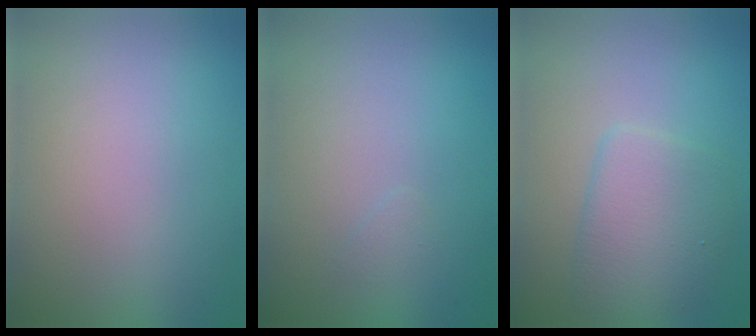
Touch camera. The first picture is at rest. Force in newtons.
{"total": 0.5, "press": 0.5, "slide": 0.0}
{"total": 3.8, "press": 3.8, "slide": 0.2}